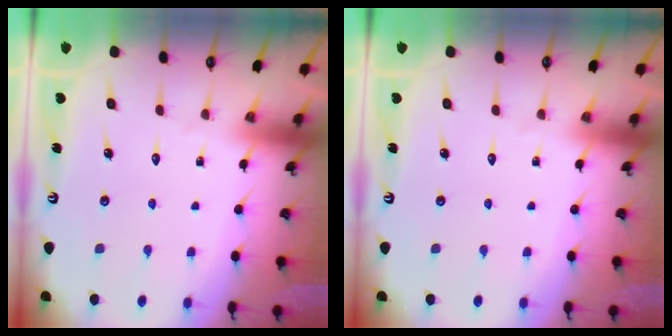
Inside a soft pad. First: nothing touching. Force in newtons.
{"total": 0.0}